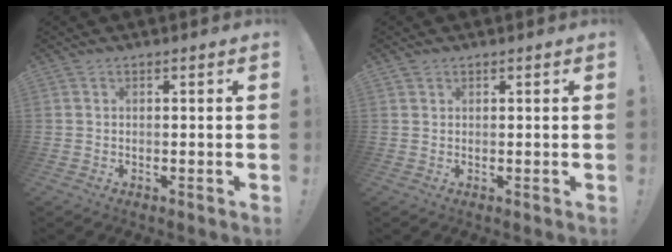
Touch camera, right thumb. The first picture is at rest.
{"total": 0.8, "force": [0.6, 0.5, 0.0], "torque": [0.007, -0.003, 0.010]}